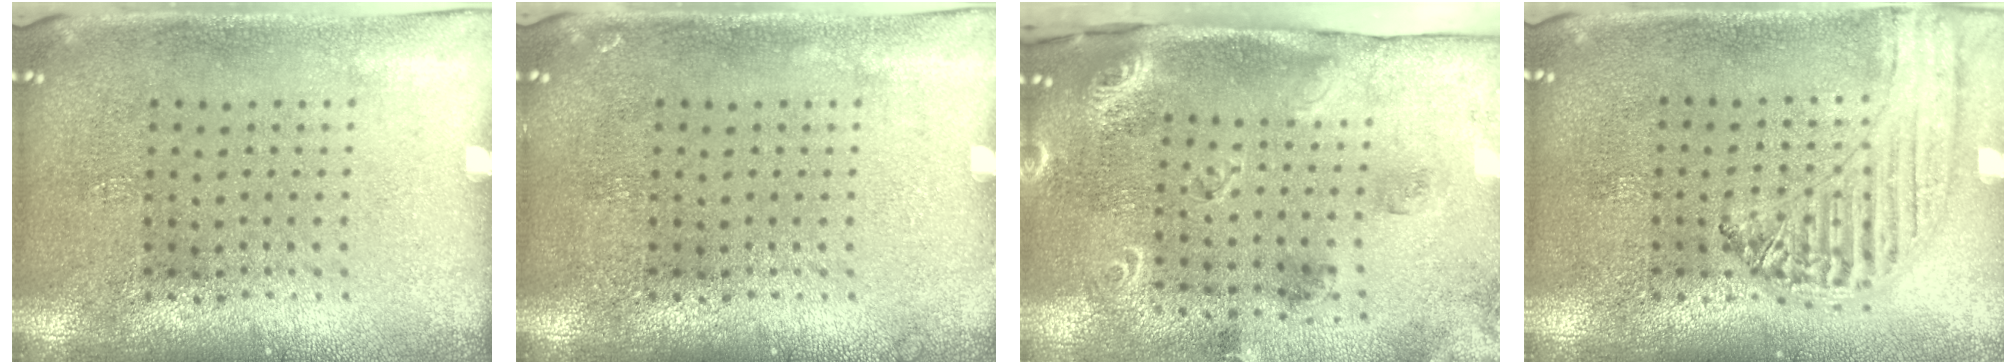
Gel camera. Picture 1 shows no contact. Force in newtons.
{"total": 0.6, "press": 0.5, "slide": 0.1}
{"total": 1.9, "press": 1.8, "slide": 0.6}
{"total": 0.9, "press": 0.9, "slide": 0.1}